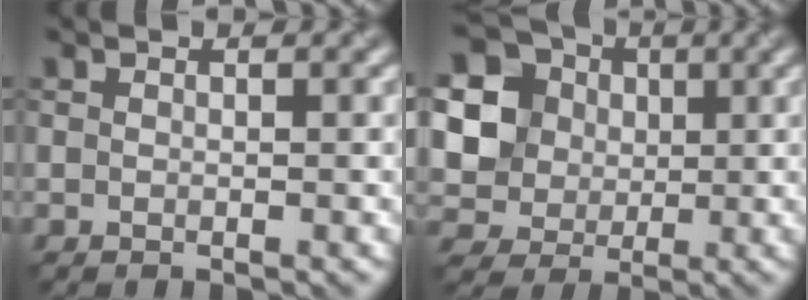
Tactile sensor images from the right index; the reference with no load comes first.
{"total": 10.3, "force": [2.8, 9.1, 4.0], "torque": [-0.127, 0.012, 0.054]}